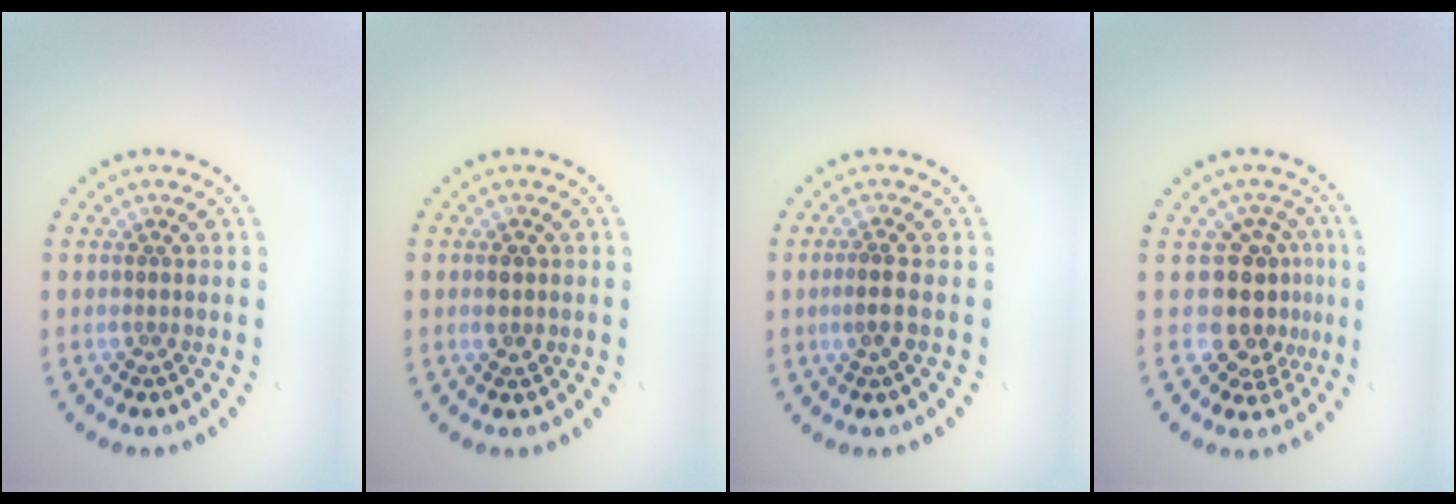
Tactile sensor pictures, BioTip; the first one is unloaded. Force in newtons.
{"total": 1.6, "press": 1.6, "slide": 0.1}
{"total": 1.9, "press": 1.7, "slide": 0.7}
{"total": 4.3, "press": 3.4, "slide": 2.5}